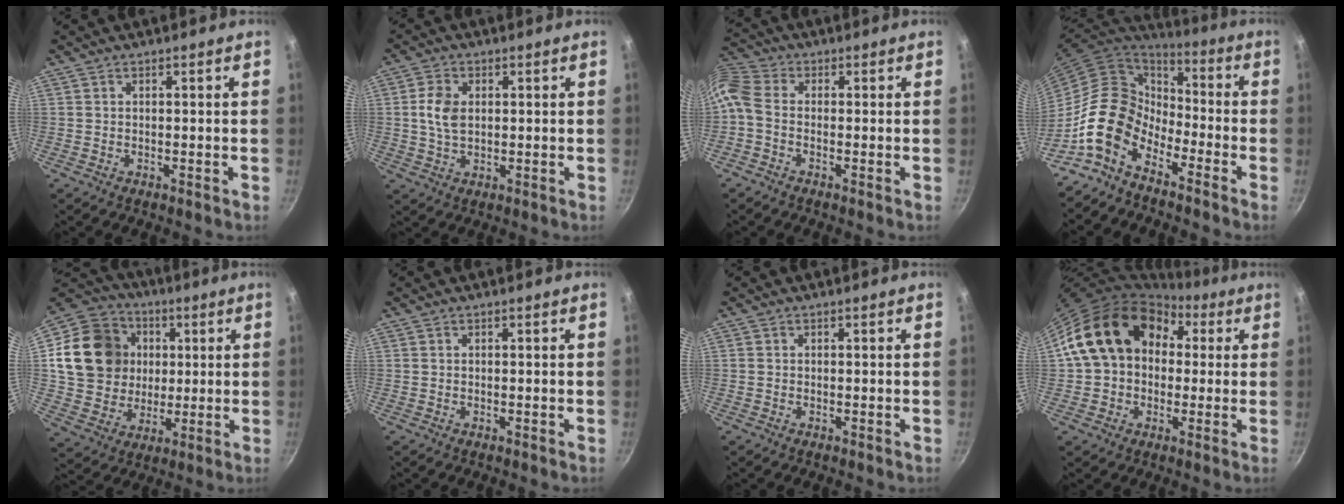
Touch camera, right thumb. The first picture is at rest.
{"total": 5.7, "force": [0.8, 3.7, 4.2], "torque": [-0.073, 0.003, 0.016]}
{"total": 7.8, "force": [-1.5, 5.5, 5.3], "torque": [-0.127, 0.025, -0.050]}
{"total": 13.7, "force": [-8.1, 8.5, 7.1], "torque": [-0.094, 0.070, -0.174]}
{"total": 19.3, "force": [3.3, 16.7, 9.2], "torque": [-0.153, 0.014, 0.064]}
{"total": 0.0}
{"total": 0.0}
{"total": 17.1, "force": [3.5, 13.4, 10.1], "torque": [-0.137, 0.041, 0.051]}